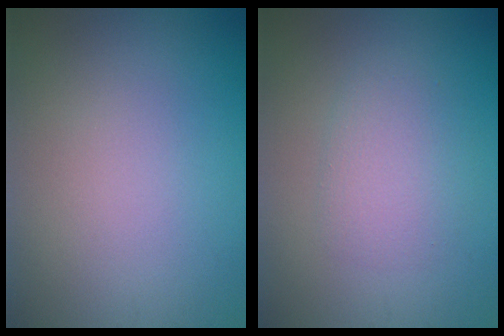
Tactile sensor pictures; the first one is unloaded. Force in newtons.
{"total": 2.4, "press": 2.4, "slide": 0.2}